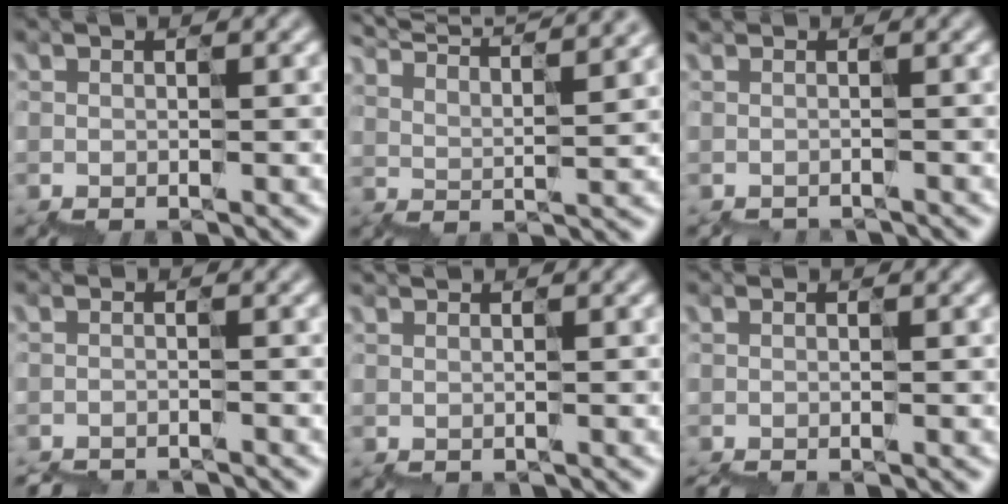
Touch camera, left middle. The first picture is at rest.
{"total": 9.5, "force": [8.7, 1.4, 3.6], "torque": [-0.081, 0.030, 0.105]}
{"total": 1.4, "force": [-1.2, -0.2, -0.7], "torque": [0.007, -0.013, -0.011]}
{"total": 2.9, "force": [-2.8, -0.3, -0.8], "torque": [0.011, -0.014, -0.032]}
{"total": 0.6, "force": [0.4, 0.4, 0.1], "torque": [0.009, 0.010, 0.005]}
{"total": 1.1, "force": [-0.3, 0.7, 0.9], "torque": [0.000, 0.003, -0.002]}